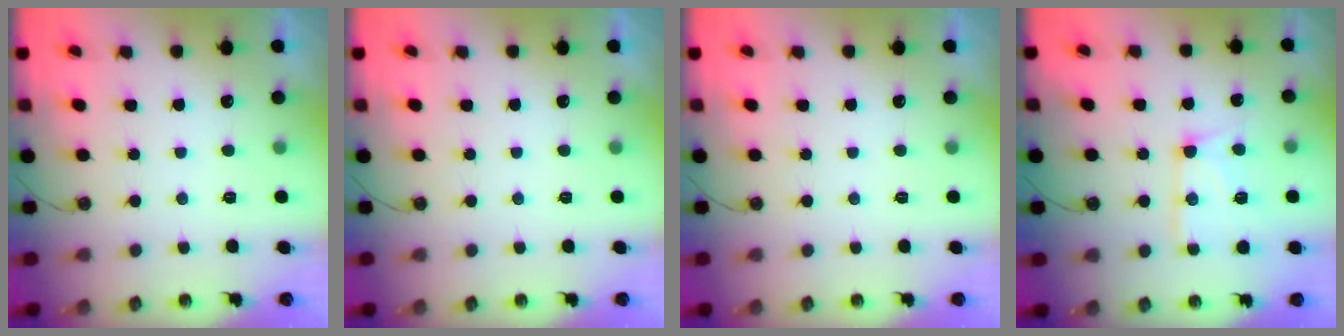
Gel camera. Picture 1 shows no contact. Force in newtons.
{"total": 0.0}
{"total": 0.0}
{"total": 14.0, "press": 14.0, "slide": 1.4}